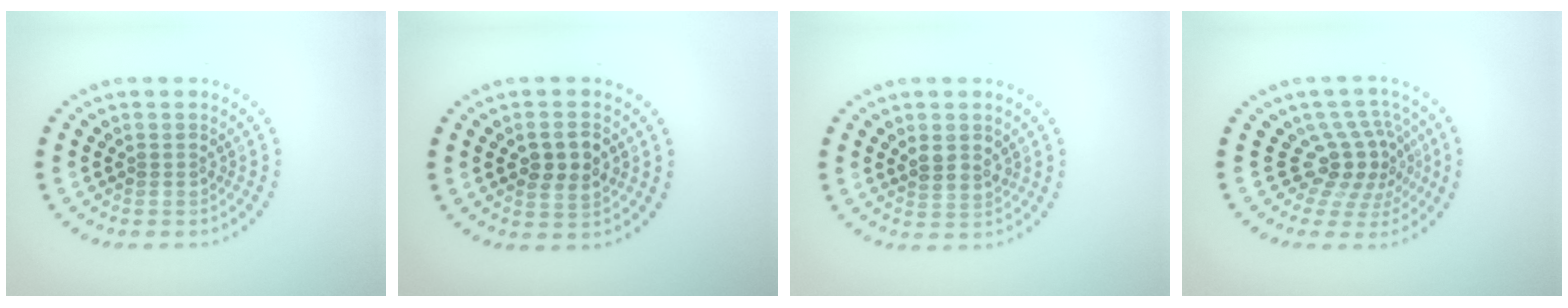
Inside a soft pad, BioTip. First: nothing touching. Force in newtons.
{"total": 2.9, "press": 2.8, "slide": 0.2}
{"total": 1.6, "press": 1.5, "slide": 0.7}
{"total": 4.1, "press": 2.8, "slide": 3.1}